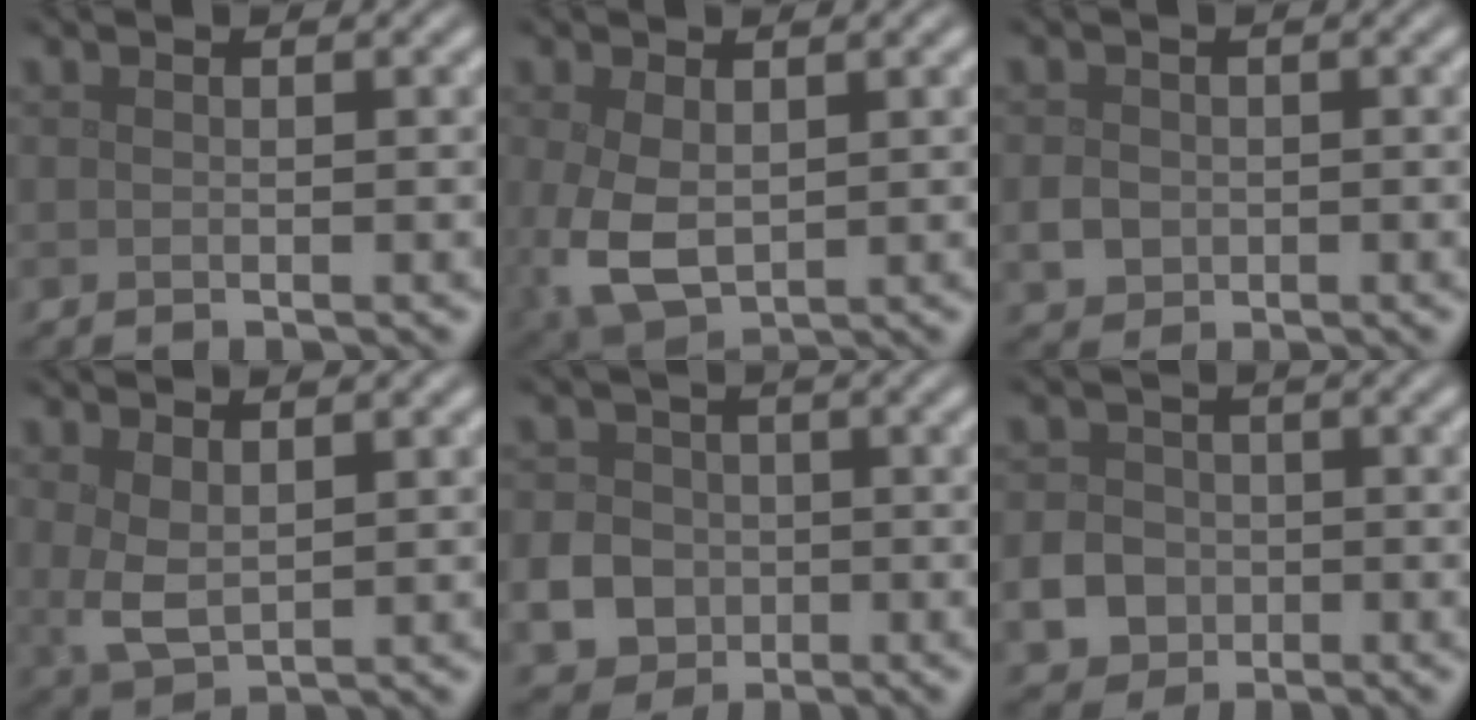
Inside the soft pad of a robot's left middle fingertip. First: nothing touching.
{"total": 5.2, "force": [-0.4, 3.3, 4.0], "torque": [-0.105, -0.017, 0.004]}
{"total": 1.8, "force": [-0.3, 1.7, 0.7], "torque": [-0.011, -0.003, -0.008]}
{"total": 2.8, "force": [0.7, 1.5, 2.2], "torque": [-0.053, -0.003, 0.019]}
{"total": 6.1, "force": [-1.7, 5.5, 2.0], "torque": [-0.039, -0.010, -0.054]}
{"total": 5.8, "force": [-2.0, 5.2, 1.8], "torque": [-0.028, -0.012, -0.057]}